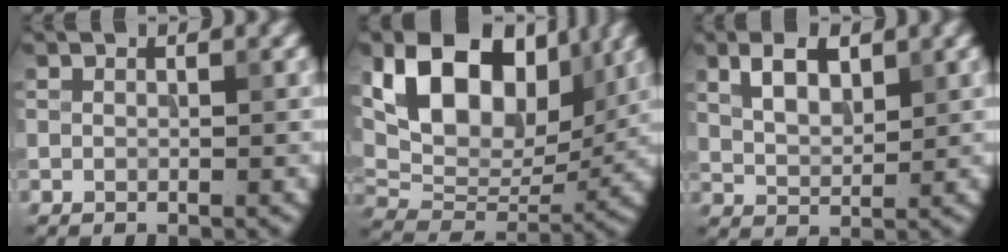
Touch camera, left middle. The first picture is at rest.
{"total": 11.5, "force": [4.5, 7.4, 7.6], "torque": [-0.135, -0.002, 0.077]}
{"total": 3.7, "force": [1.8, 1.9, 2.6], "torque": [-0.053, 0.003, 0.035]}